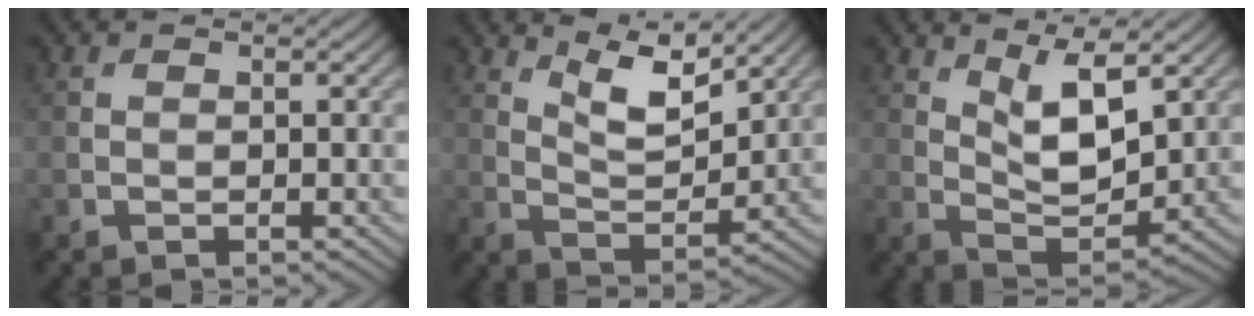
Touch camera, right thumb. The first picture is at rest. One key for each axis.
{"total": 6.8, "fx": 4.8, "fy": 2.1, "fz": 4.5, "tx": -0.091, "ty": -0.010, "tz": 0.091}
{"total": 7.3, "fx": 3.6, "fy": 2.7, "fz": 5.8, "tx": -0.112, "ty": -0.007, "tz": 0.068}